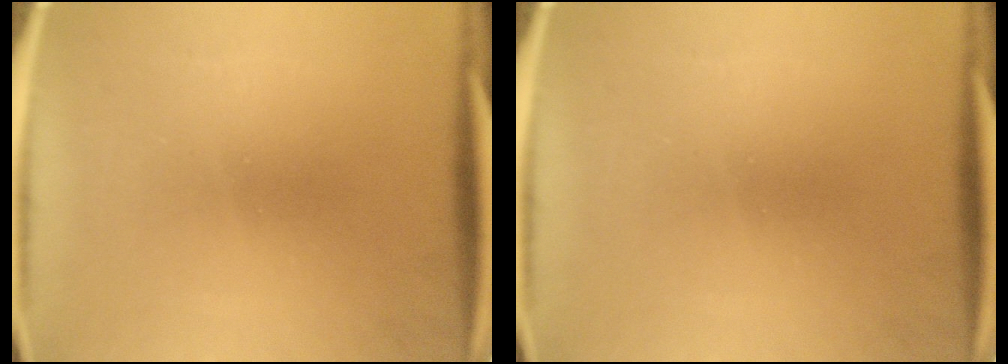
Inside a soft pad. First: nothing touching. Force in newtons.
{"total": 0.0}